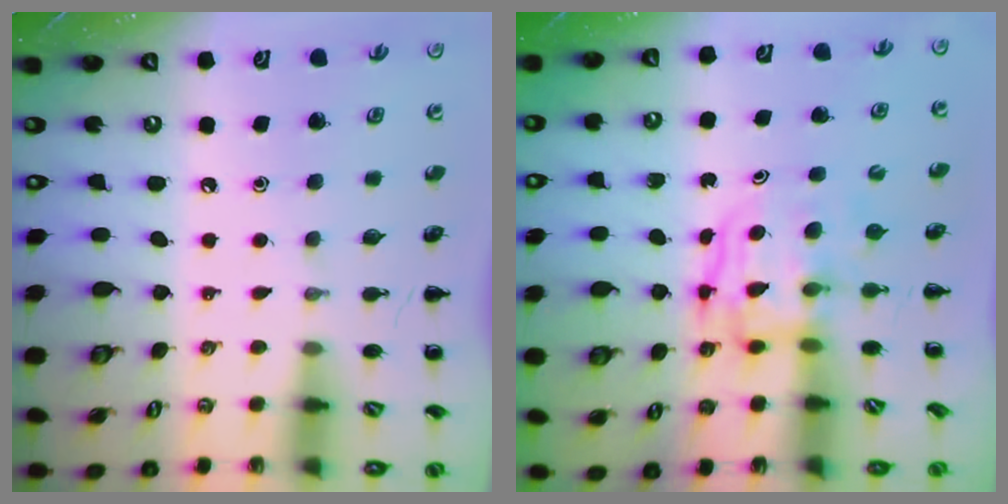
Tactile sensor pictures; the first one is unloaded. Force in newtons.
{"total": 3.5, "press": 3.4, "slide": 0.3}